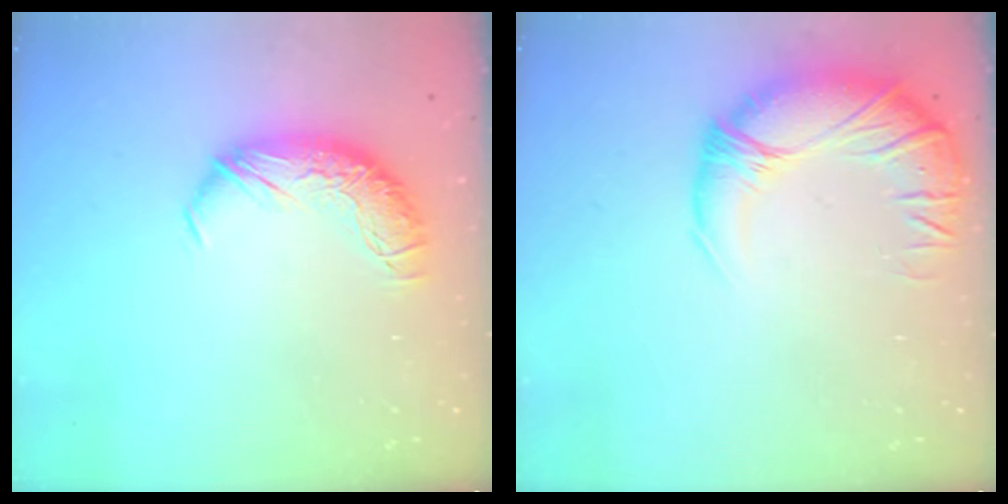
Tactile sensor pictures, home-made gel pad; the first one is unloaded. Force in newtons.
{"total": 5.3, "press": 3.6, "slide": 3.8}